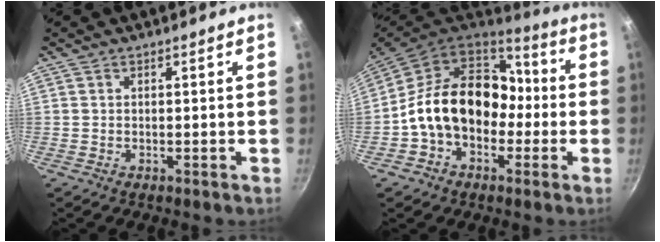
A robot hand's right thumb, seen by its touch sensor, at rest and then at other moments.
{"total": 19.5, "force": [-1.7, 14.8, 12.5], "torque": [-0.171, 0.060, -0.035]}